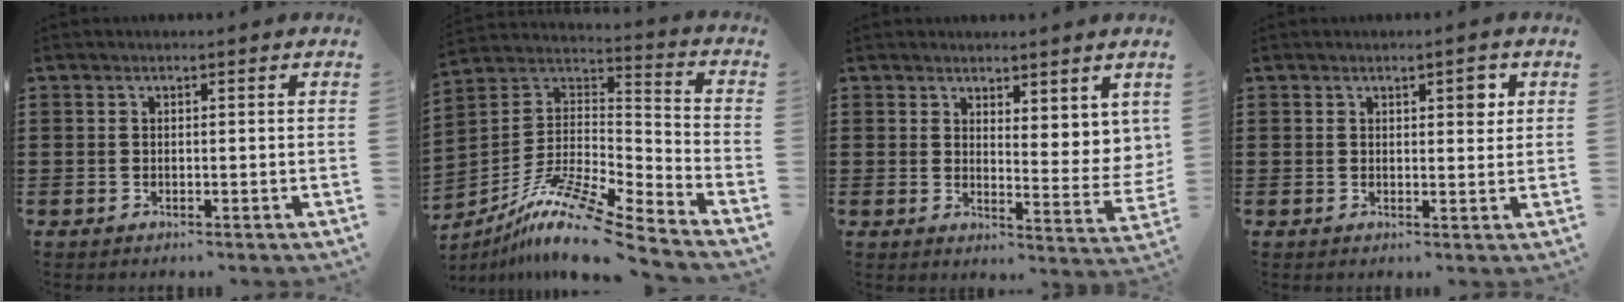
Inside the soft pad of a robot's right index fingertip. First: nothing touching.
{"total": 9.5, "force": [-9.1, 1.4, 2.3], "torque": [-0.043, 0.025, -0.180]}
{"total": 4.0, "force": [3.6, 1.6, 0.9], "torque": [-0.025, -0.014, 0.066]}
{"total": 2.5, "force": [1.1, 1.1, 1.9], "torque": [-0.015, -0.003, 0.013]}